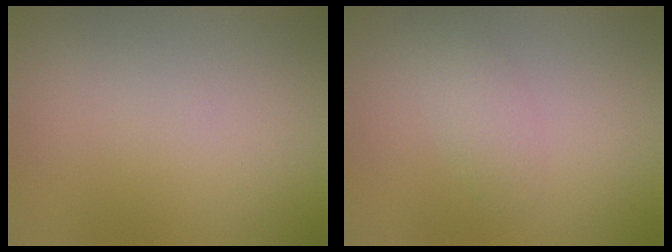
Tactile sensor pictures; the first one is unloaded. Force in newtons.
{"total": 1.7, "press": 1.7, "slide": 0.0}